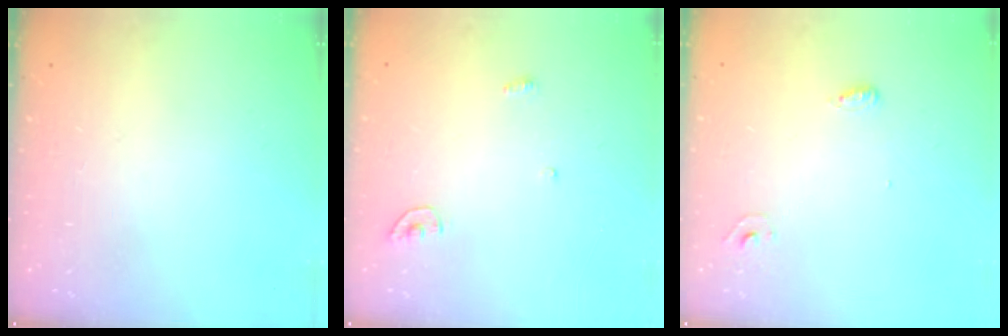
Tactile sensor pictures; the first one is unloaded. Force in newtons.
{"total": 3.6, "press": 3.5, "slide": 0.4}
{"total": 3.5, "press": 3.2, "slide": 1.4}